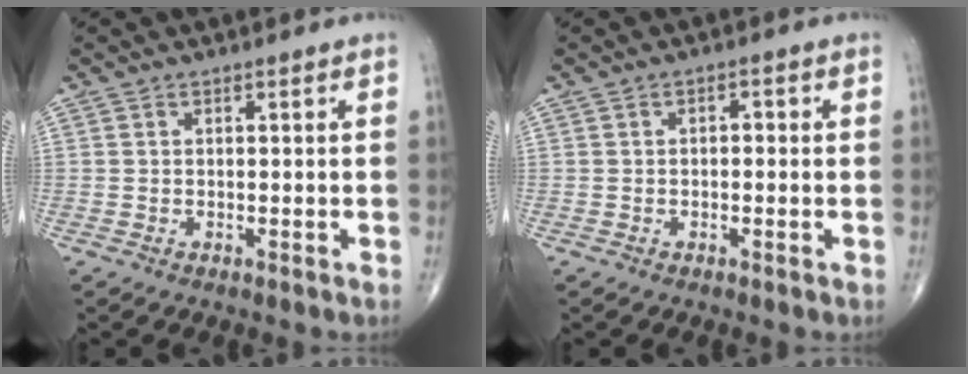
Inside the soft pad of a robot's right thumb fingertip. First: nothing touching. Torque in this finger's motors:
{"motor_torque": [-0.14, 0.16, 0.09, 0.18, 0.07]}